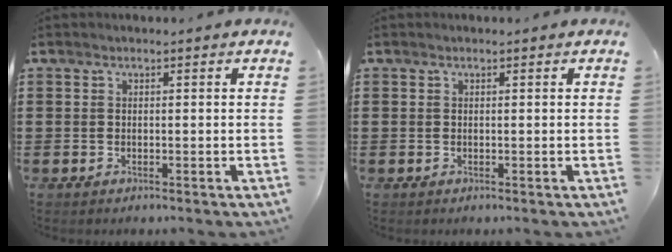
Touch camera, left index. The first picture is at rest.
{"total": 0.0}